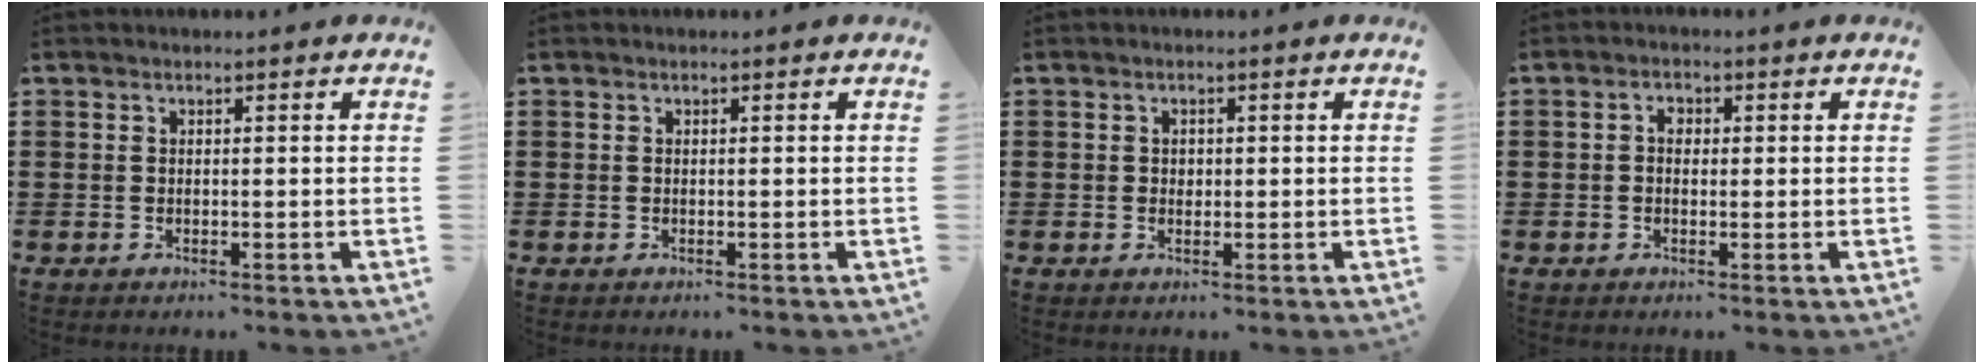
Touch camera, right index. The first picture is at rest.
{"total": 0.0}
{"total": 0.9, "force": [0.1, 0.8, 0.5], "torque": [-0.012, 0.004, 0.002]}
{"total": 1.7, "force": [-0.1, 1.1, 1.3], "torque": [-0.026, 0.007, -0.003]}